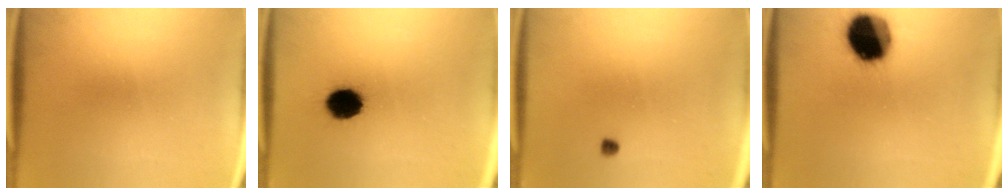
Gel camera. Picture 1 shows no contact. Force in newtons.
{"total": 9.5}
{"total": 1.0}
{"total": 18.6}